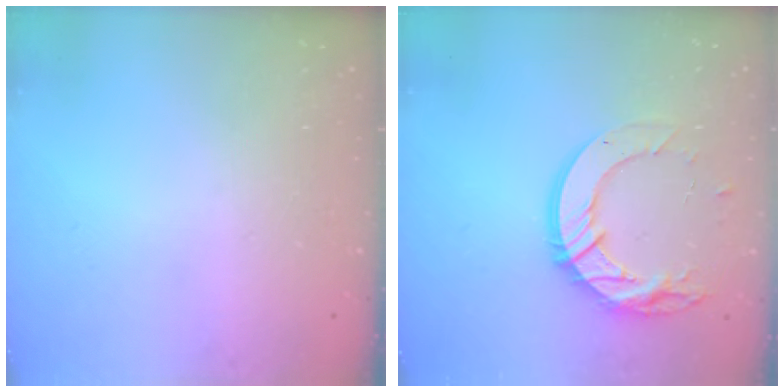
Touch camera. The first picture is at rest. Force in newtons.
{"total": 15.8, "press": 15.7, "slide": 1.2}